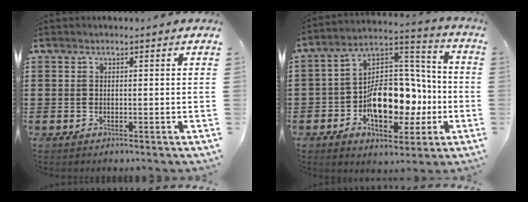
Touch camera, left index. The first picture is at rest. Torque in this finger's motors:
{"motor_torque": [0.96, 0.24, 1.05, 0.21]}